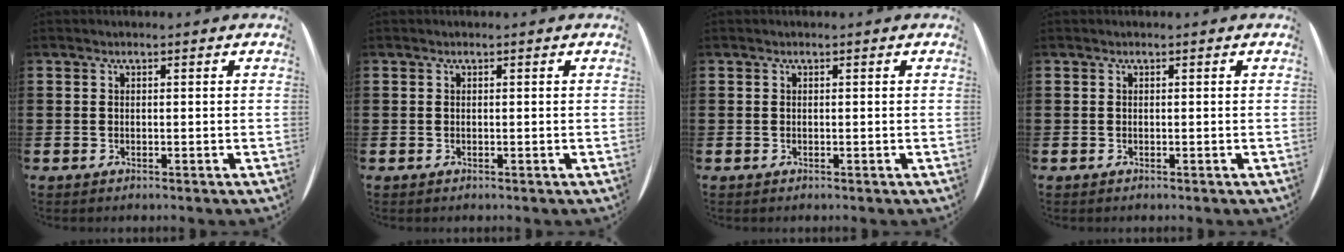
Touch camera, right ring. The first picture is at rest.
{"total": 0.0}
{"total": 0.0}
{"total": 0.0}